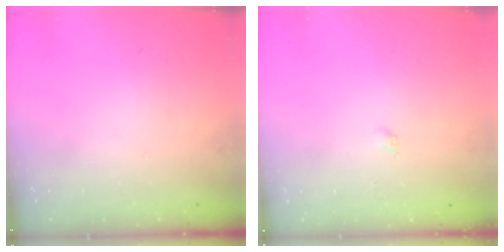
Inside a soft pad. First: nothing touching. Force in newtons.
{"total": 2.1, "press": 2.0, "slide": 0.3}